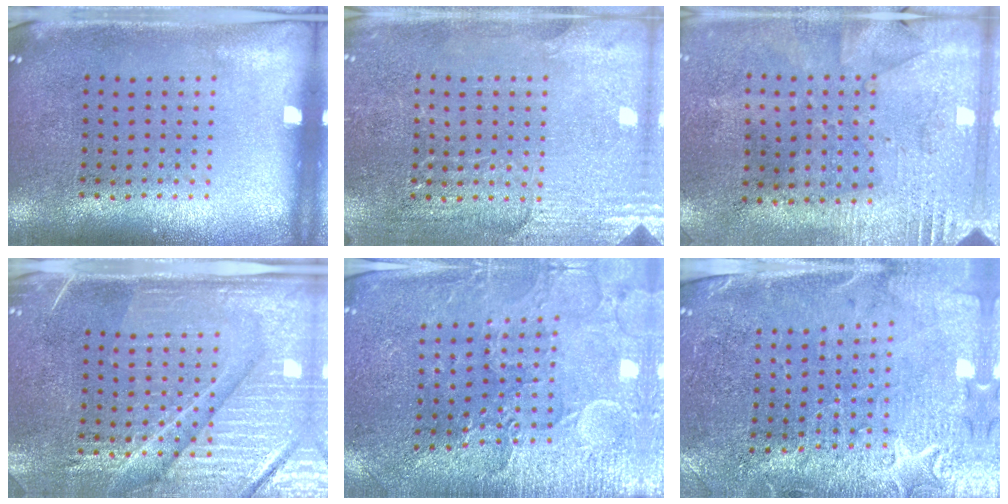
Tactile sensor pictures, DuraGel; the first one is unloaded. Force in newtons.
{"total": 2.9, "press": 2.9, "slide": 0.2}
{"total": 2.8, "press": 2.2, "slide": 1.7}
{"total": 4.6, "press": 4.2, "slide": 1.6}
{"total": 3.3, "press": 3.3, "slide": 0.5}
{"total": 3.3, "press": 3.1, "slide": 1.1}